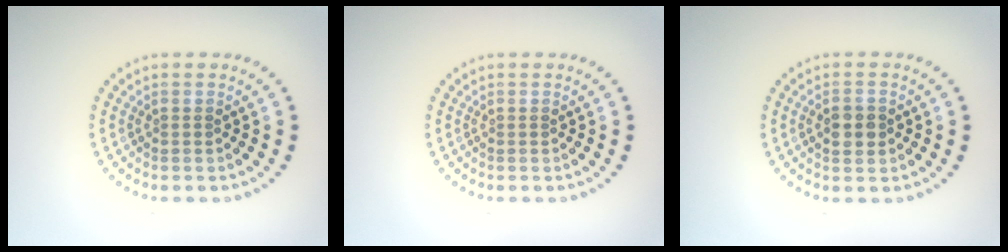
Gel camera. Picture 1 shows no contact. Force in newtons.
{"total": 0.0}
{"total": 2.6, "press": 2.6, "slide": 0.2}